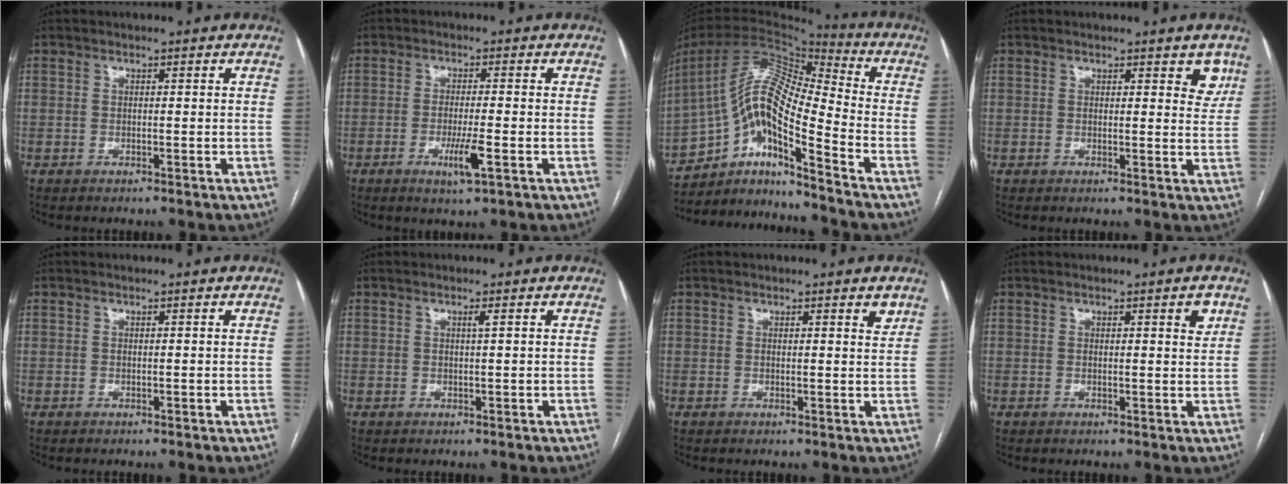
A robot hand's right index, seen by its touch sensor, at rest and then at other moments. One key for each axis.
{"total": 4.6, "fx": -1.8, "fy": 0.0, "fz": 4.3, "tx": -0.079, "ty": -0.010, "tz": -0.032}
{"total": 14.9, "fx": -9.1, "fy": 2.1, "fz": 11.6, "tx": -0.222, "ty": 0.020, "tz": -0.163}
{"total": 3.5, "fx": 2.1, "fy": 1.6, "fz": 2.3, "tx": -0.010, "ty": -0.007, "tz": 0.018}
{"total": 0.0}
{"total": 0.7, "fx": 0.3, "fy": -0.2, "fz": 0.7, "tx": -0.015, "ty": 0.000, "tz": 0.008}
{"total": 1.6, "fx": 1.2, "fy": 0.4, "fz": 1.0, "tx": -0.012, "ty": -0.006, "tz": 0.012}
{"total": 2.0, "fx": 1.1, "fy": 0.4, "fz": 1.7, "tx": -0.019, "ty": -0.003, "tz": 0.011}